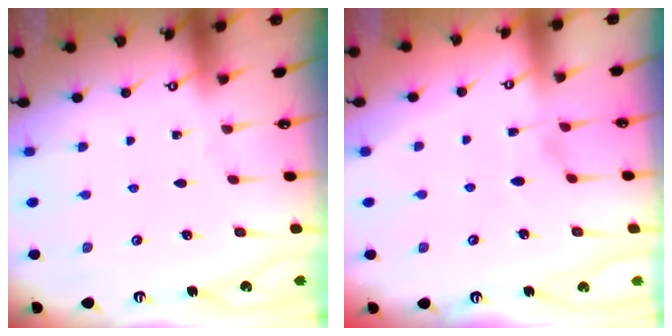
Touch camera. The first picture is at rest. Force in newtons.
{"total": 2.0, "press": 1.9, "slide": 0.8}